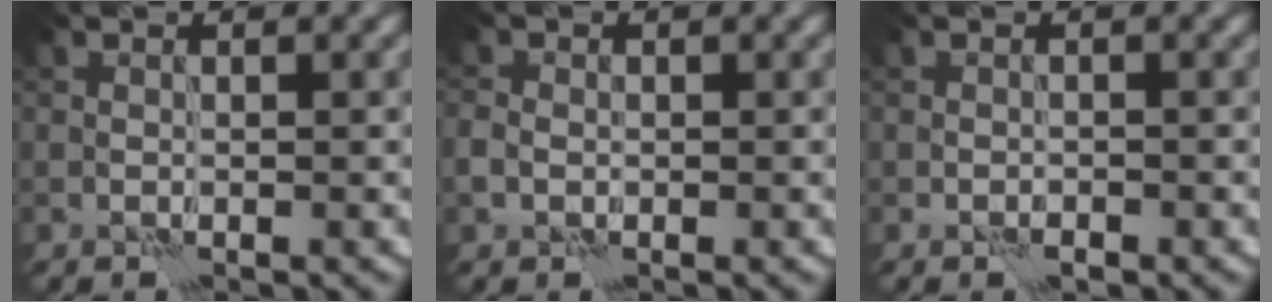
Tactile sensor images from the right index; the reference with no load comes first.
{"total": 1.4, "force": [-0.4, 1.2, 0.8], "torque": [-0.018, -0.001, -0.012]}
{"total": 0.7, "force": [-0.5, 0.3, 0.4], "torque": [-0.008, 0.002, -0.009]}